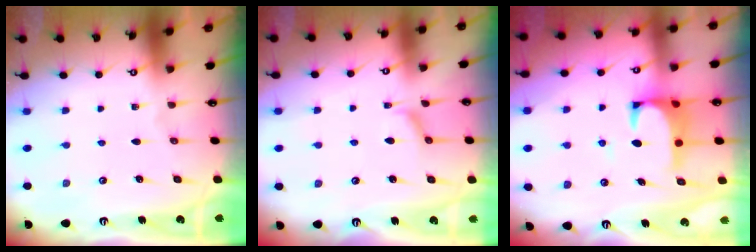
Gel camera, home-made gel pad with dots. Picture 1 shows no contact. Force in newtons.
{"total": 1.9, "press": 1.9, "slide": 0.6}
{"total": 3.3, "press": 3.2, "slide": 0.8}